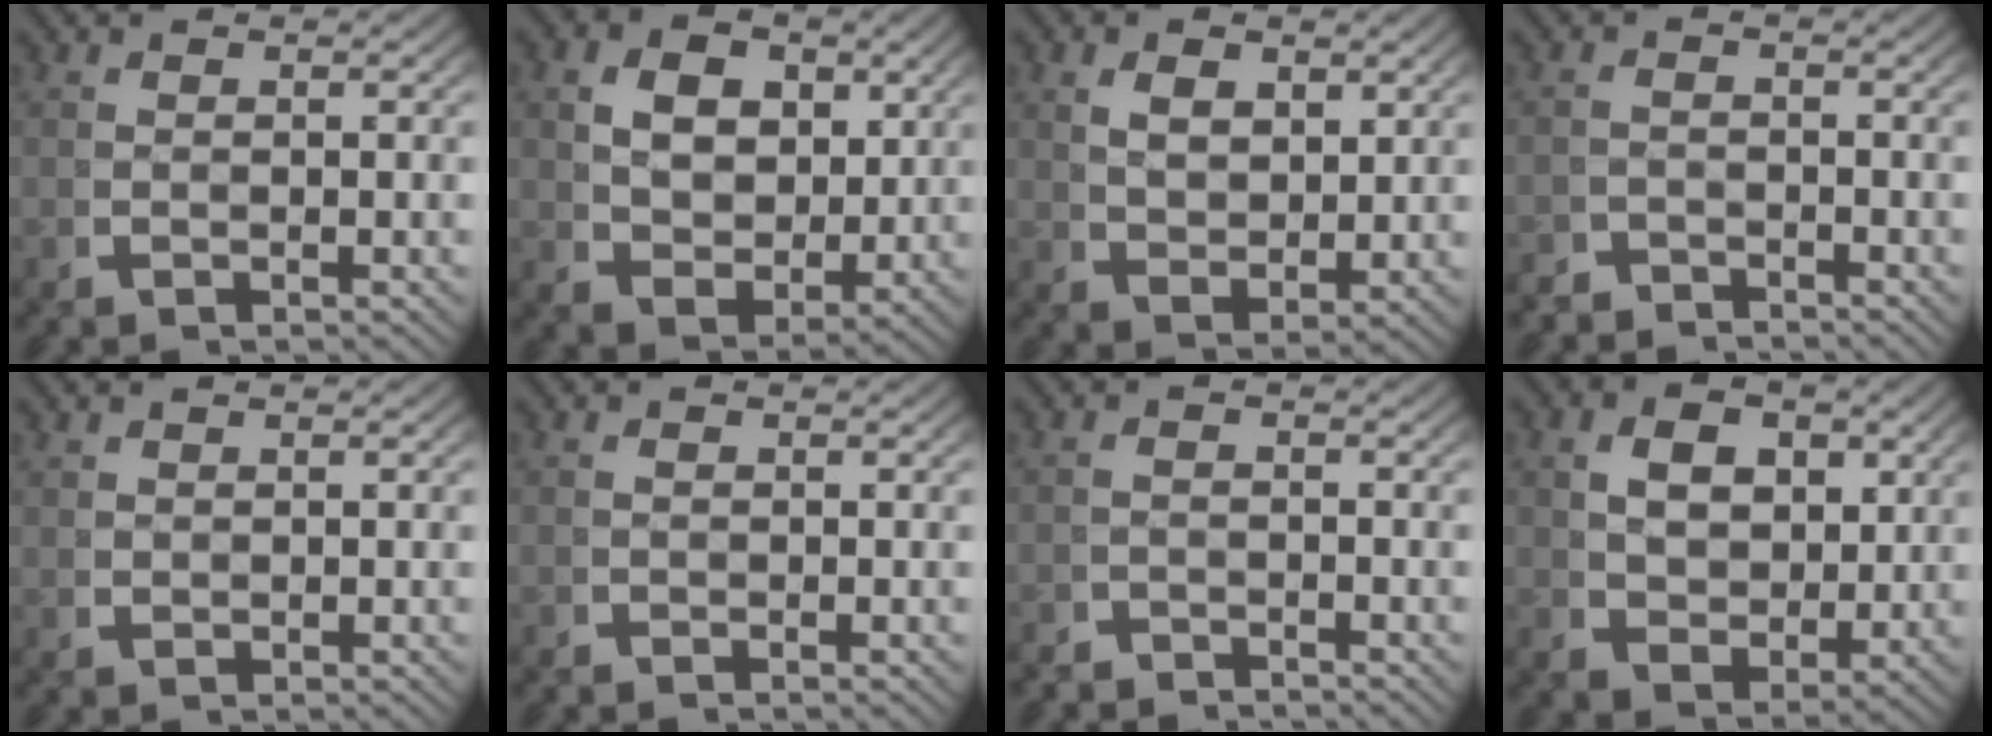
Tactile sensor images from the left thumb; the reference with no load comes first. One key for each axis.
{"total": 6.5, "fx": 1.2, "fy": 4.8, "fz": 4.2, "tx": -0.077, "ty": -0.029, "tz": 0.031}
{"total": 3.2, "fx": 1.6, "fy": 1.8, "fz": 2.1, "tx": -0.032, "ty": -0.011, "tz": 0.041}
{"total": 2.8, "fx": -2.7, "fy": 0.6, "fz": -0.2, "tx": 0.007, "ty": -0.016, "tz": -0.047}
{"total": 1.0, "fx": 0.9, "fy": 0.2, "fz": 0.1, "tx": -0.002, "ty": 0.000, "tz": 0.026}
{"total": 0.0}
{"total": 2.5, "fx": -2.4, "fy": 0.5, "fz": -0.1, "tx": 0.005, "ty": -0.015, "tz": -0.041}
{"total": 5.2, "fx": 1.2, "fy": 3.7, "fz": 3.5, "tx": -0.058, "ty": -0.018, "tz": 0.032}